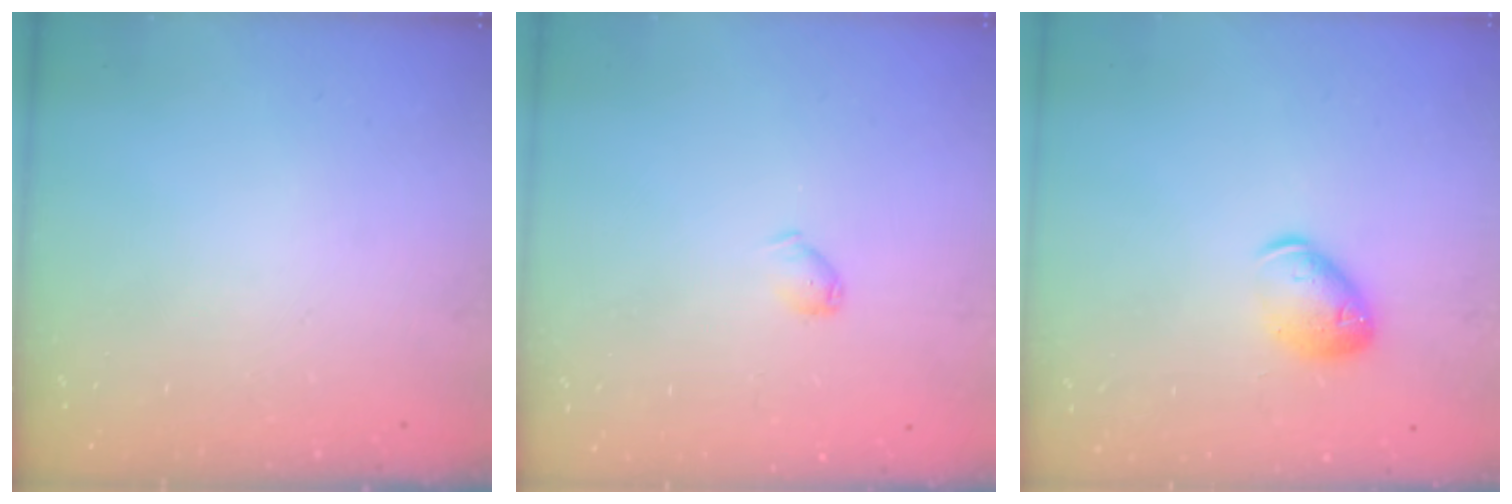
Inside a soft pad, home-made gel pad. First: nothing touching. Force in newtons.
{"total": 3.1, "press": 3.0, "slide": 0.5}
{"total": 9.7, "press": 9.5, "slide": 1.6}